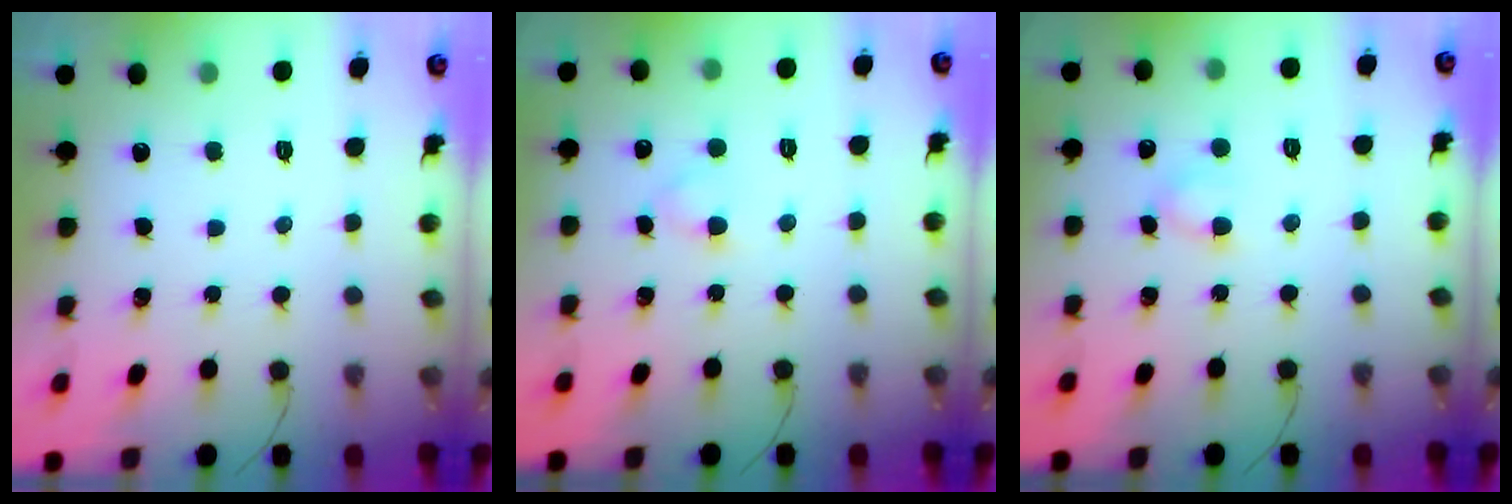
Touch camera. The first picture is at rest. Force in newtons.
{"total": 2.4, "press": 2.2, "slide": 1.0}
{"total": 4.0, "press": 3.8, "slide": 1.2}